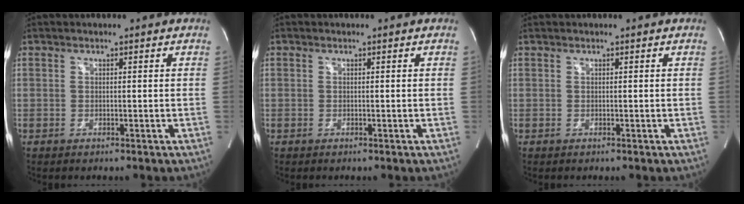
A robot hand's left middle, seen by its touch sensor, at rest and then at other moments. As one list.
[{"total": 0.0}, {"total": 0.0}]